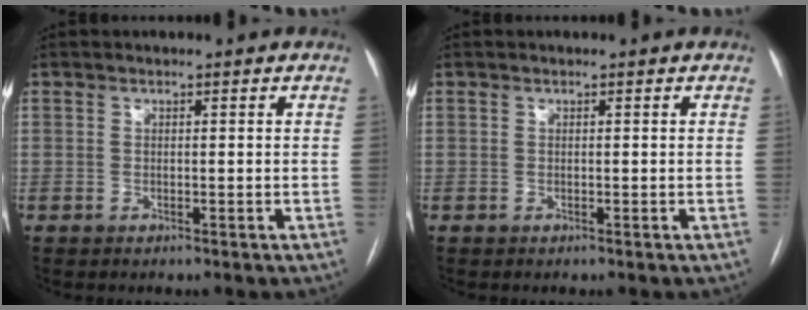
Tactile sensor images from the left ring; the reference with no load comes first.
{"total": 0.0}